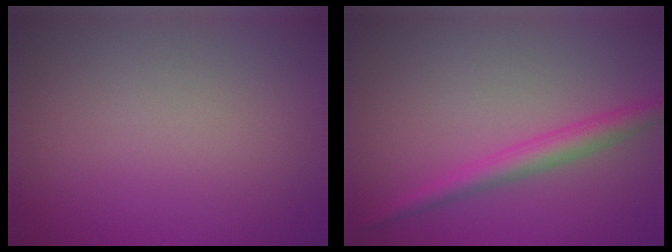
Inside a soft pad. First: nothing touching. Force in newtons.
{"total": 2.7, "press": 2.7, "slide": 0.2}